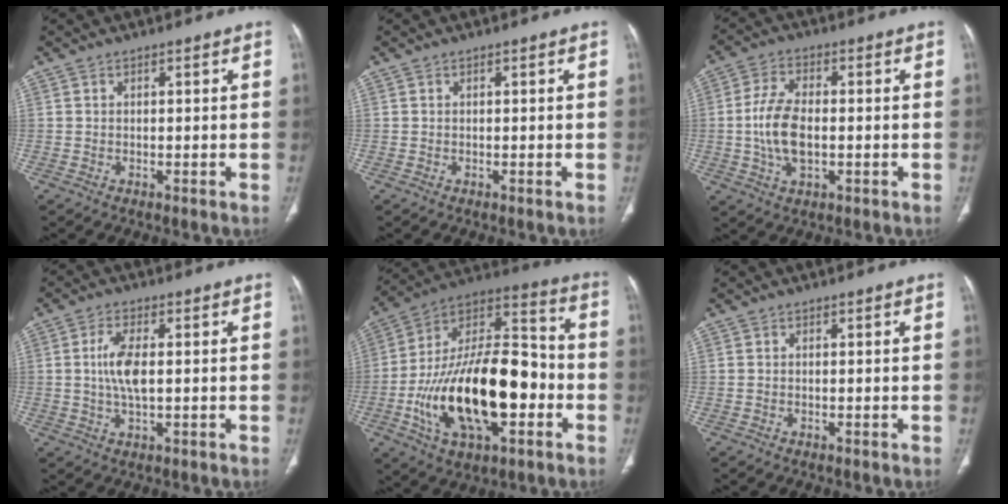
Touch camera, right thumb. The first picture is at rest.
{"total": 0.0}
{"total": 9.6, "force": [-0.9, 5.1, 8.1], "torque": [-0.163, 0.007, -0.017]}
{"total": 6.0, "force": [0.4, 2.3, 5.5], "torque": [-0.122, -0.002, 0.006]}
{"total": 28.6, "force": [-6.8, 14.1, 23.9], "torque": [-0.417, 0.037, -0.107]}
{"total": 0.0}